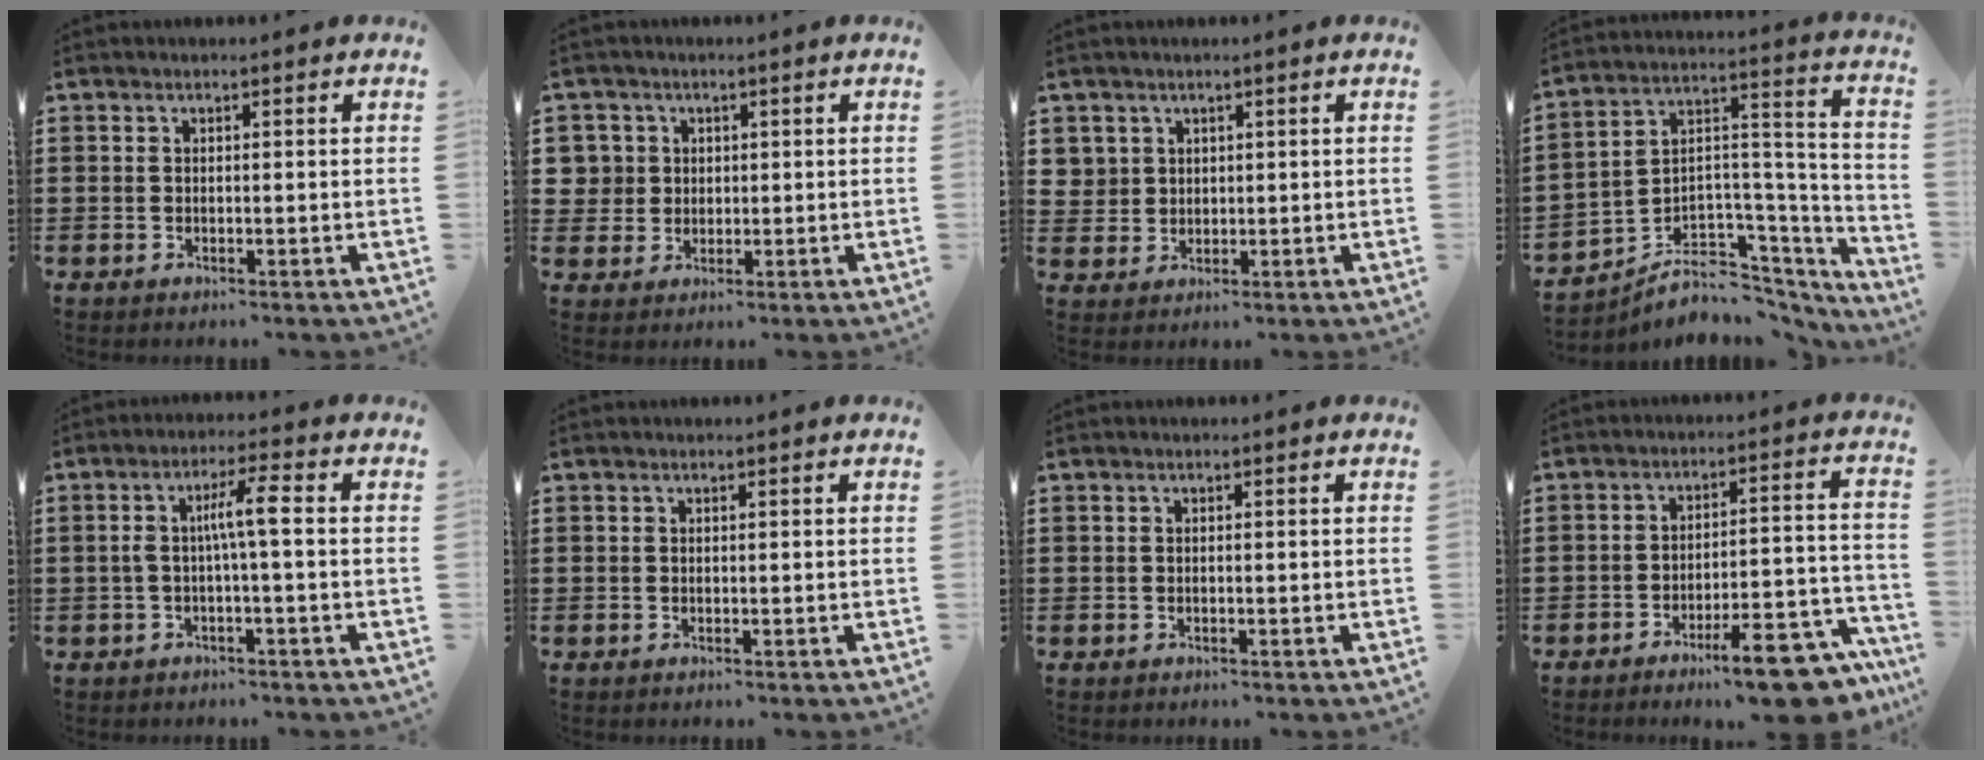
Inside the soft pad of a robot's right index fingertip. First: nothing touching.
{"total": 3.9, "force": [0.8, 3.8, 0.3], "torque": [-0.026, 0.014, 0.013]}
{"total": 2.9, "force": [1.4, 2.5, 0.1], "torque": [-0.015, 0.012, 0.026]}
{"total": 4.9, "force": [-2.9, 3.8, 0.9], "torque": [-0.026, -0.015, -0.048]}
{"total": 4.9, "force": [-0.1, 0.4, 4.9], "torque": [-0.095, 0.007, -0.009]}
{"total": 0.0}
{"total": 0.0}
{"total": 11.1, "force": [-8.5, 1.7, 7.0], "torque": [-0.092, 0.031, -0.148]}